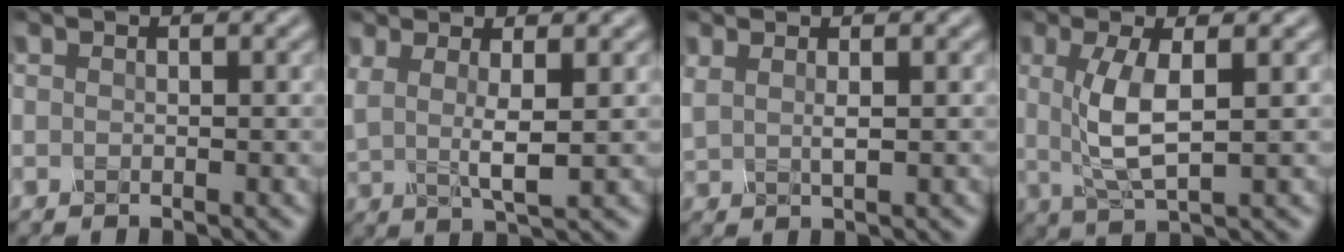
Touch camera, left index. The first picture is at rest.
{"total": 3.4, "force": [1.1, 0.8, 3.1], "torque": [-0.070, -0.007, 0.024]}
{"total": 1.7, "force": [0.9, 0.4, 1.4], "torque": [-0.028, -0.001, 0.020]}
{"total": 4.8, "force": [0.7, 1.3, 4.6], "torque": [-0.096, -0.001, 0.019]}